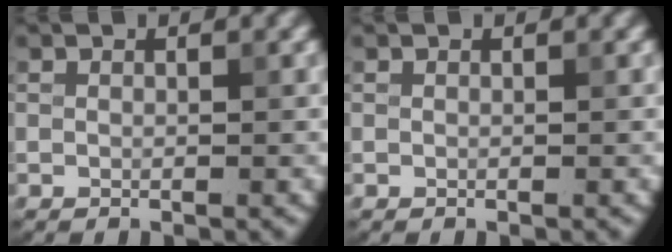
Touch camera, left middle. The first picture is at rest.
{"total": 0.0}